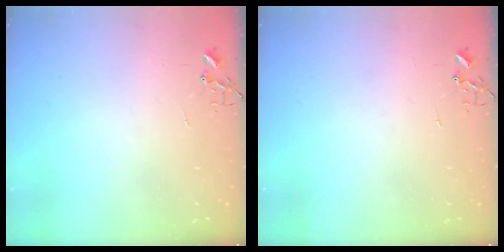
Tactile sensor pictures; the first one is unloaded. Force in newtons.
{"total": 0.0}